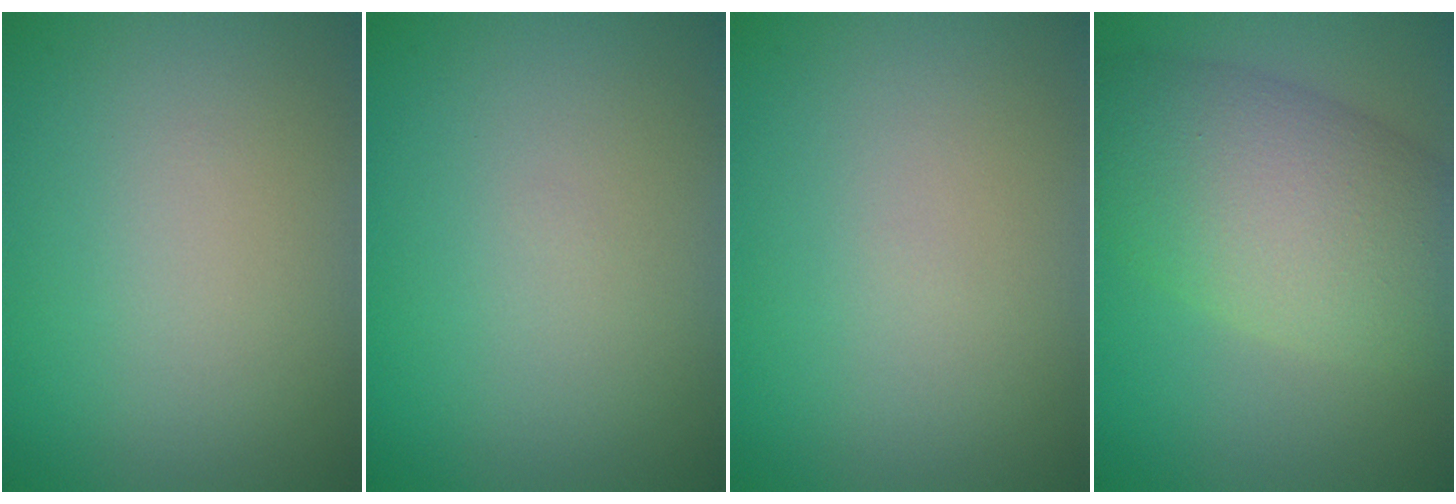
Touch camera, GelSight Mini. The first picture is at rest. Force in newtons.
{"total": 0.0}
{"total": 0.0}
{"total": 9.3, "press": 9.2, "slide": 0.6}